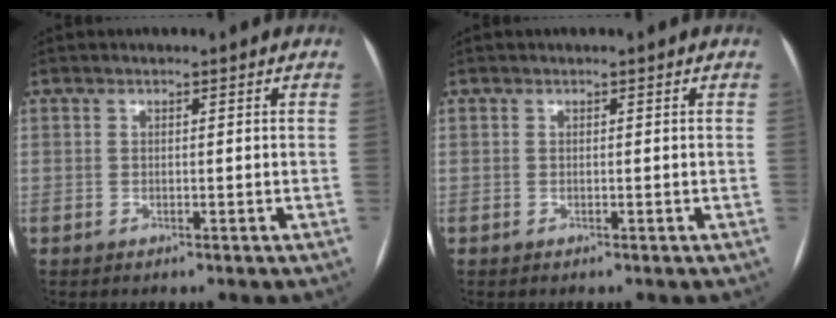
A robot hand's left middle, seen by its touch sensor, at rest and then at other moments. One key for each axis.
{"total": 0.0}